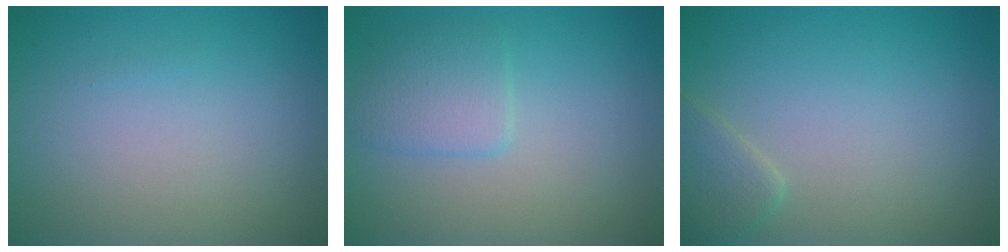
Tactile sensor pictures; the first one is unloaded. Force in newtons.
{"total": 2.4, "press": 2.4, "slide": 0.2}
{"total": 1.9, "press": 1.9, "slide": 0.1}